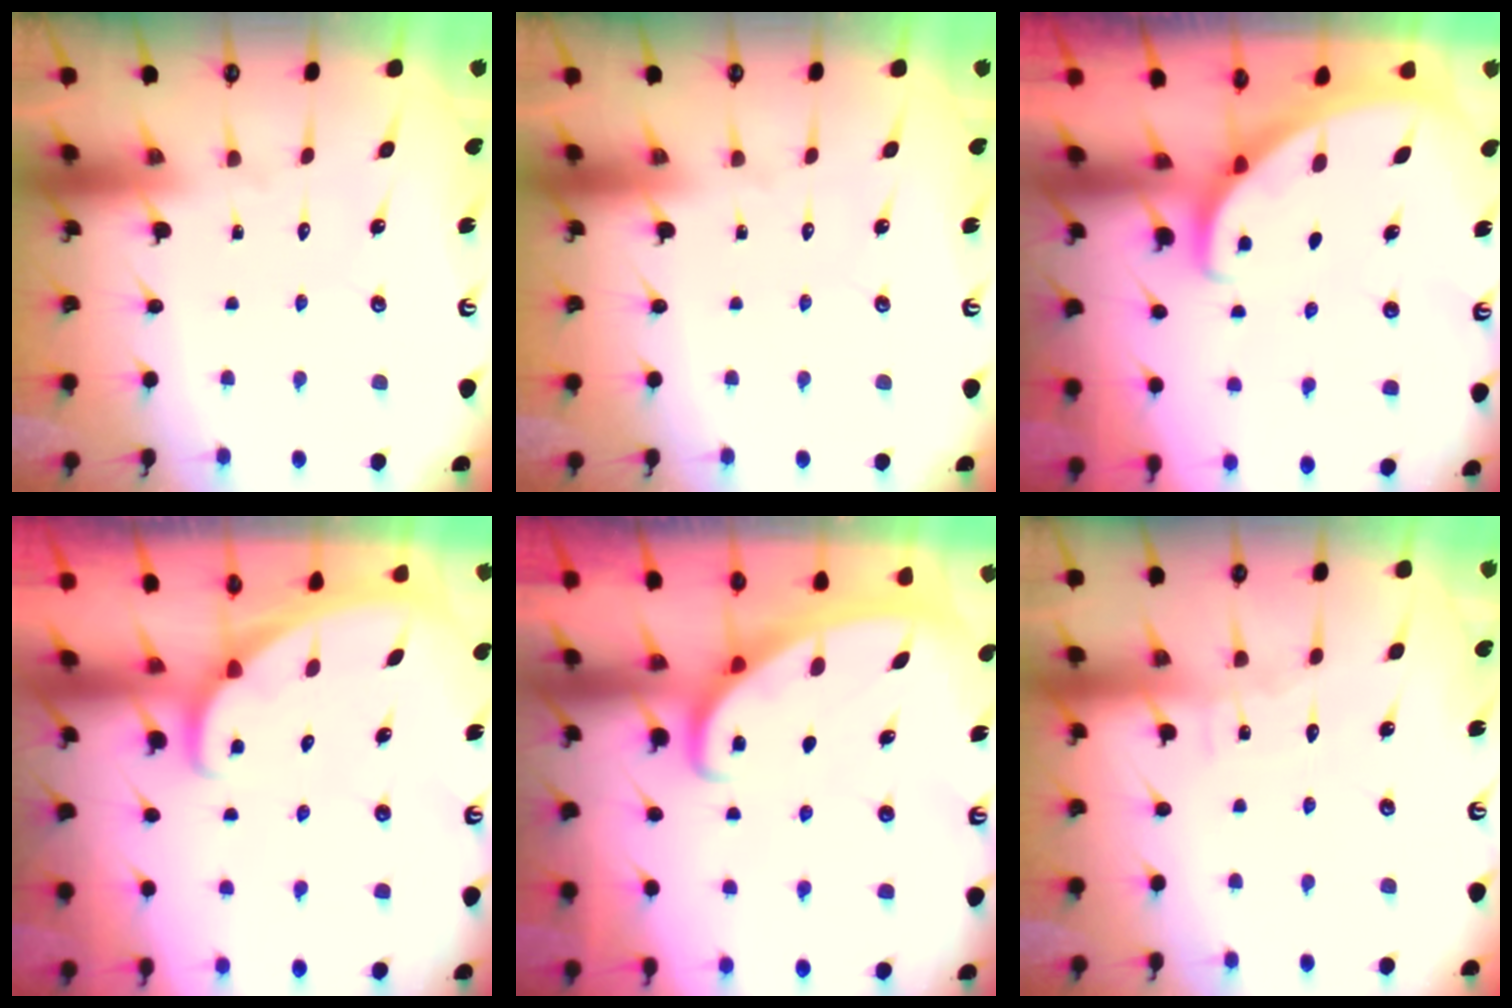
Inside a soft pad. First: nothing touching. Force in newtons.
{"total": 0.0}
{"total": 2.4, "press": 2.4, "slide": 0.2}
{"total": 2.1, "press": 2.1, "slide": 0.0}
{"total": 2.5, "press": 2.5, "slide": 0.4}
{"total": 5.5, "press": 5.5, "slide": 0.4}